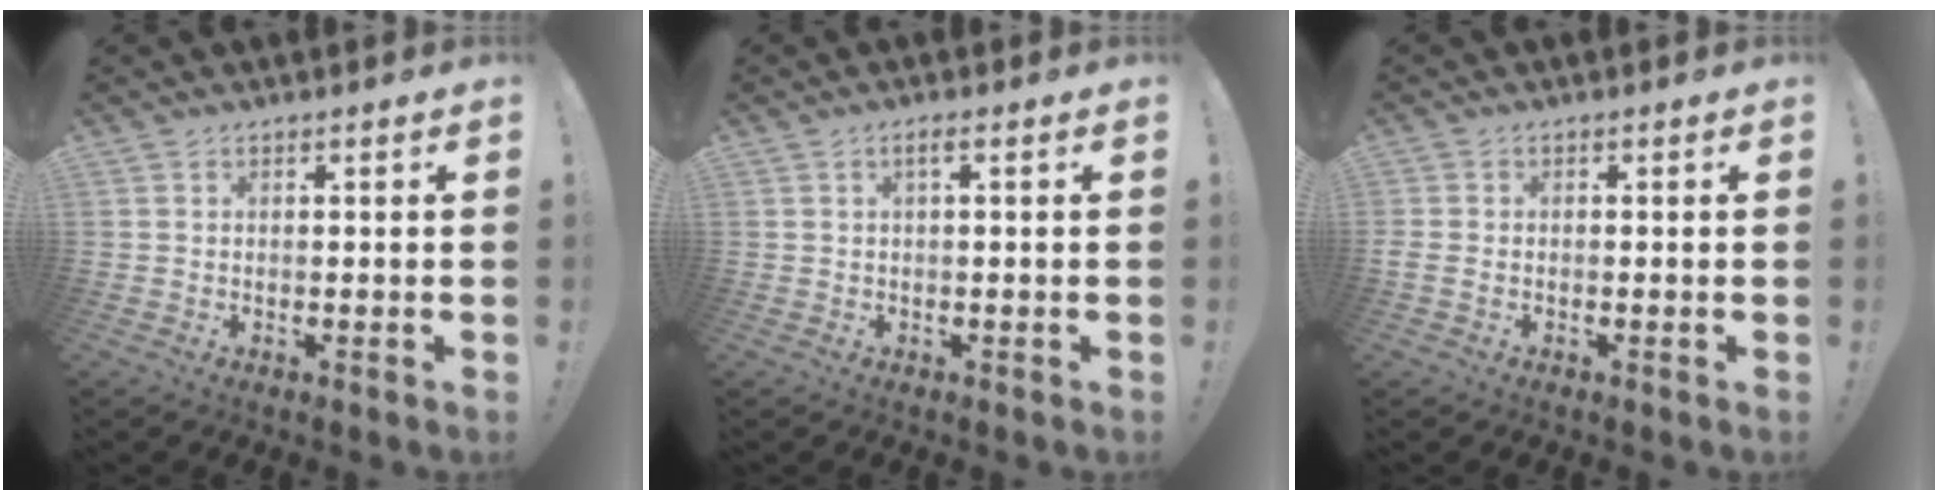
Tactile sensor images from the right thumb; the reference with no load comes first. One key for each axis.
{"total": 1.8, "fx": 0.2, "fy": 0.1, "fz": 1.8, "tx": -0.032, "ty": 0.002, "tz": 0.000}
{"total": 1.6, "fx": -0.6, "fy": 1.1, "fz": 1.0, "tx": -0.024, "ty": 0.006, "tz": -0.008}